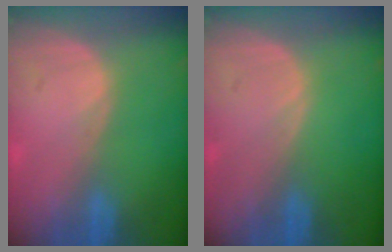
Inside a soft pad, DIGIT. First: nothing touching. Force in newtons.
{"total": 0.0}